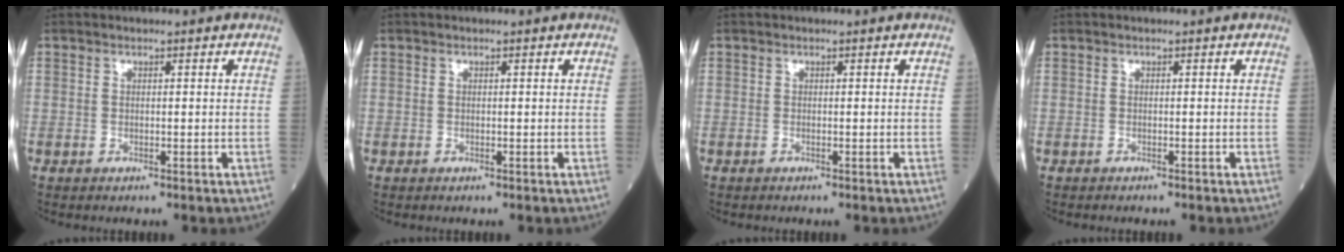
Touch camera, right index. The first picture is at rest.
{"total": 0.0}
{"total": 0.0}
{"total": 0.9, "force": [-0.8, 0.1, 0.3], "torque": [0.000, 0.001, -0.013]}